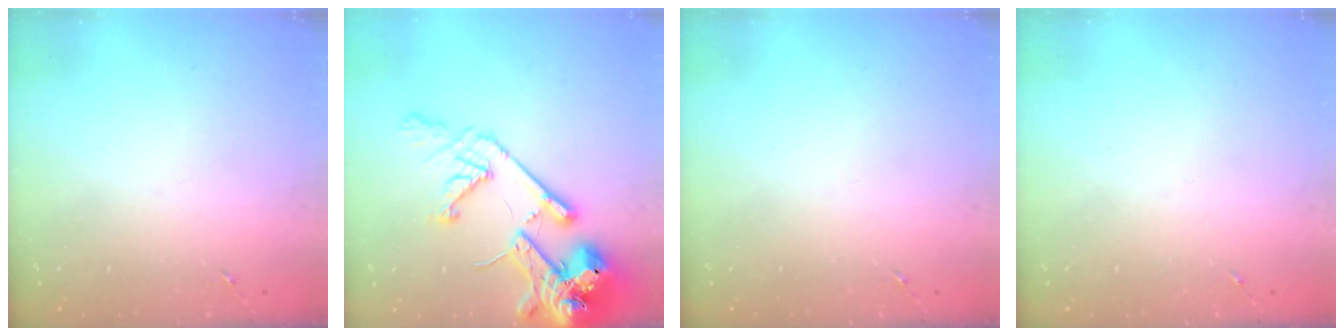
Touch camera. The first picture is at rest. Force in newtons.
{"total": 20.3, "press": 20.1, "slide": 2.7}
{"total": 0.0}
{"total": 0.0}